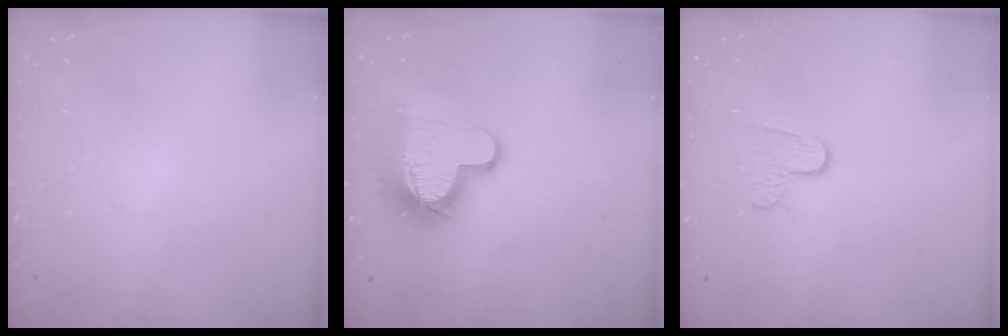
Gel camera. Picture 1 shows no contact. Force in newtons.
{"total": 15.8, "press": 15.8, "slide": 1.2}
{"total": 5.5, "press": 5.5, "slide": 0.4}